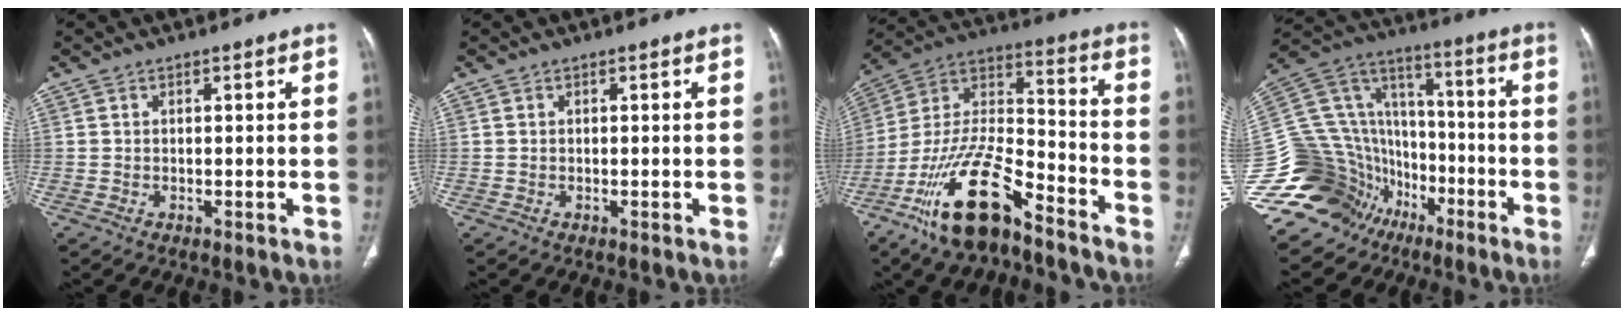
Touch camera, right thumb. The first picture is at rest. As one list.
[{"total": 0.0}, {"total": 19.0, "force": [-12.3, 7.3, 12.5], "torque": [-0.241, 0.078, -0.226]}, {"total": 27.6, "force": [-15.9, 20.0, 10.6], "torque": [-0.243, 0.092, -0.273]}]